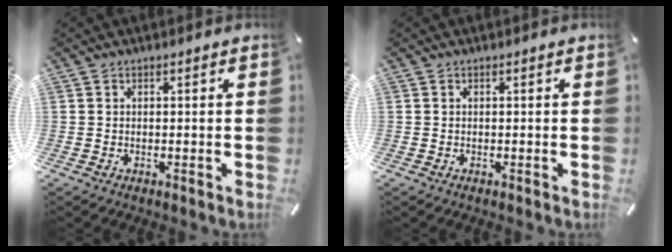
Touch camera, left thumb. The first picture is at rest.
{"total": 0.0}